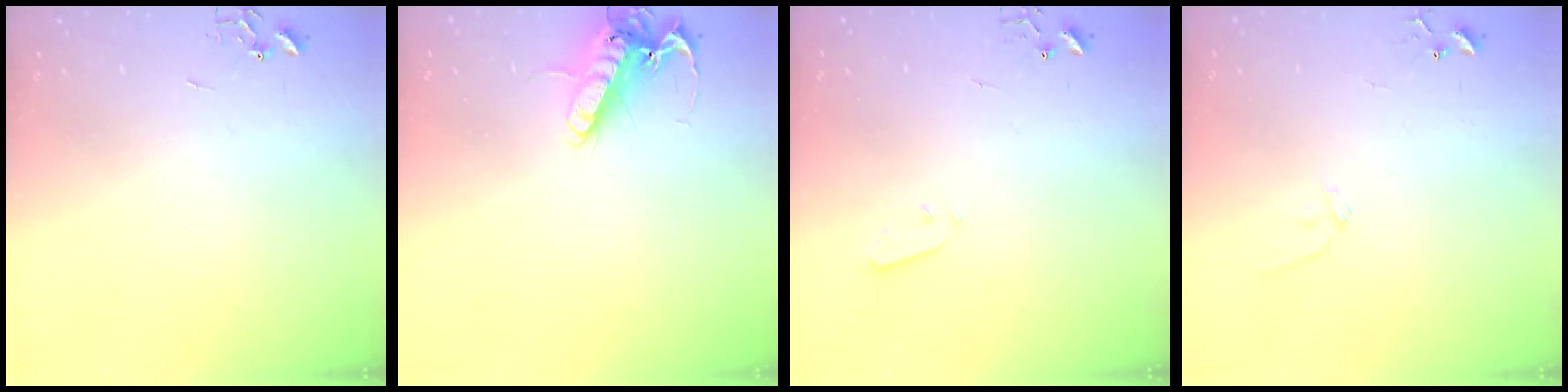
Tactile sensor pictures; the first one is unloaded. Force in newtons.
{"total": 14.4, "press": 14.2, "slide": 2.2}
{"total": 3.2, "press": 3.2, "slide": 0.1}
{"total": 6.6, "press": 6.6, "slide": 0.6}